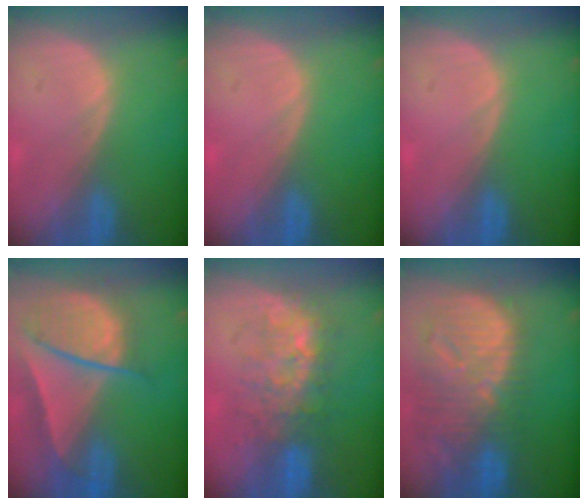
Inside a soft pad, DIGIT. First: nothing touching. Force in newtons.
{"total": 0.0}
{"total": 0.0}
{"total": 9.4, "press": 8.1, "slide": 4.8}
{"total": 7.7, "press": 7.5, "slide": 1.5}
{"total": 13.2, "press": 11.5, "slide": 6.6}